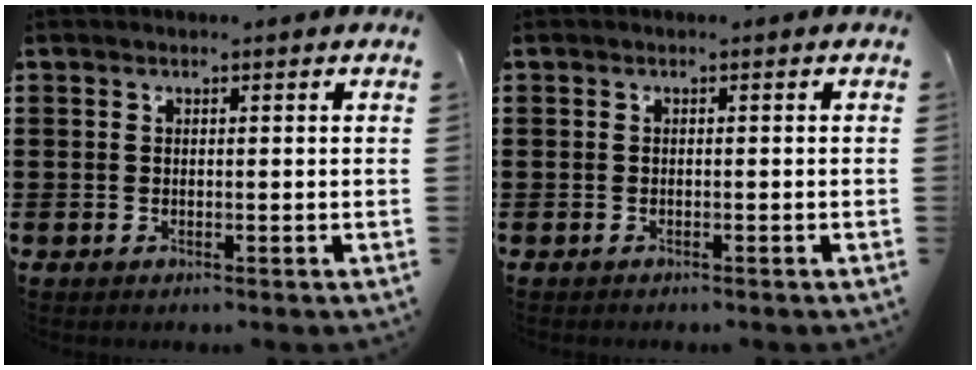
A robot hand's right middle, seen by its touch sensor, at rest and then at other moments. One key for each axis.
{"total": 0.7, "fx": -0.5, "fy": 0.4, "fz": -0.1, "tx": 0.003, "ty": 0.006, "tz": -0.014}